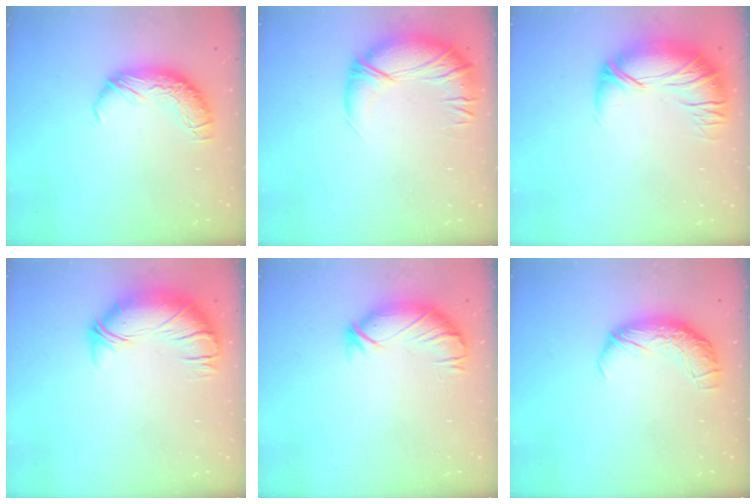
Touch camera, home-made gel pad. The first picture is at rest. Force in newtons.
{"total": 2.9, "press": 0.2, "slide": 2.9}
{"total": 2.8, "press": 0.1, "slide": 2.8}
{"total": 2.7, "press": 1.6, "slide": 2.2}
{"total": 3.7, "press": 3.2, "slide": 1.8}
{"total": 2.4, "press": 1.1, "slide": 2.1}